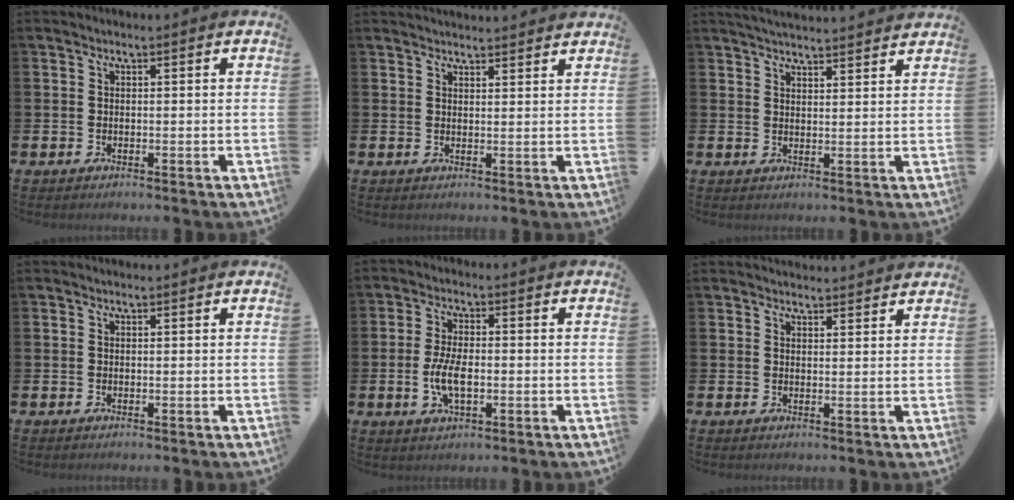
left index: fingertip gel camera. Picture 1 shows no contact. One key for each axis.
{"total": 2.5, "fx": 2.5, "fy": 0.2, "fz": -0.1, "tx": -0.003, "ty": -0.012, "tz": 0.046}
{"total": 3.7, "fx": 3.7, "fy": -0.1, "fz": 0.2, "tx": -0.011, "ty": -0.019, "tz": 0.067}
{"total": 0.0}
{"total": 5.1, "fx": -0.7, "fy": 2.2, "fz": 4.6, "tx": -0.089, "ty": -0.002, "tz": -0.017}
{"total": 2.6, "fx": 2.5, "fy": 0.4, "fz": -0.1, "tx": 0.005, "ty": -0.016, "tz": 0.045}